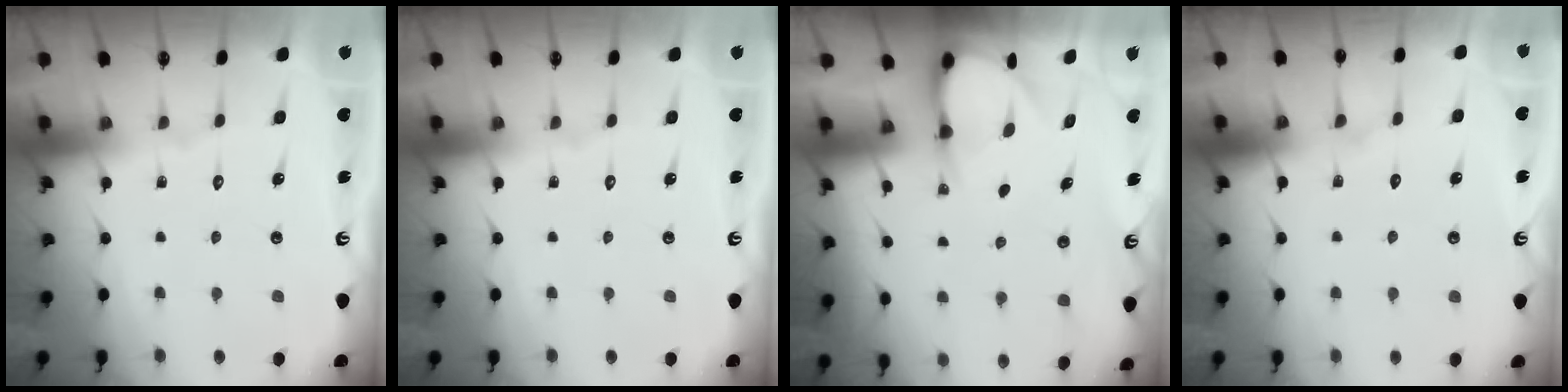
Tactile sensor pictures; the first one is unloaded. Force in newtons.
{"total": 0.0}
{"total": 4.7, "press": 4.6, "slide": 0.5}
{"total": 2.9, "press": 2.9, "slide": 0.2}